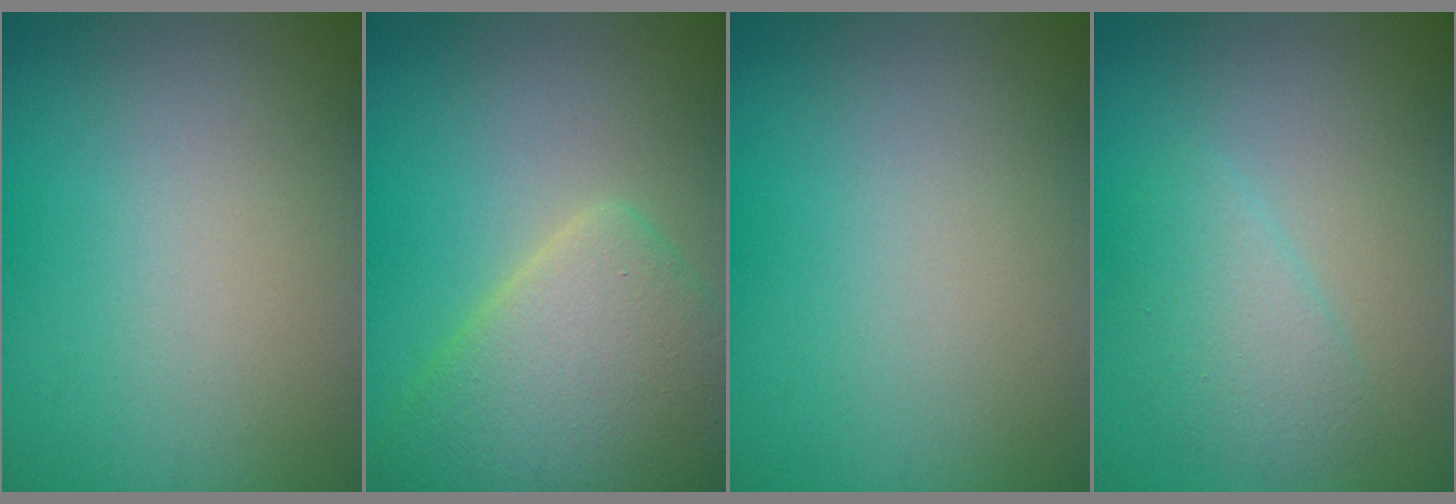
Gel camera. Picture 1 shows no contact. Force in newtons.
{"total": 6.9, "press": 6.9, "slide": 0.3}
{"total": 0.0}
{"total": 2.8, "press": 2.7, "slide": 0.2}